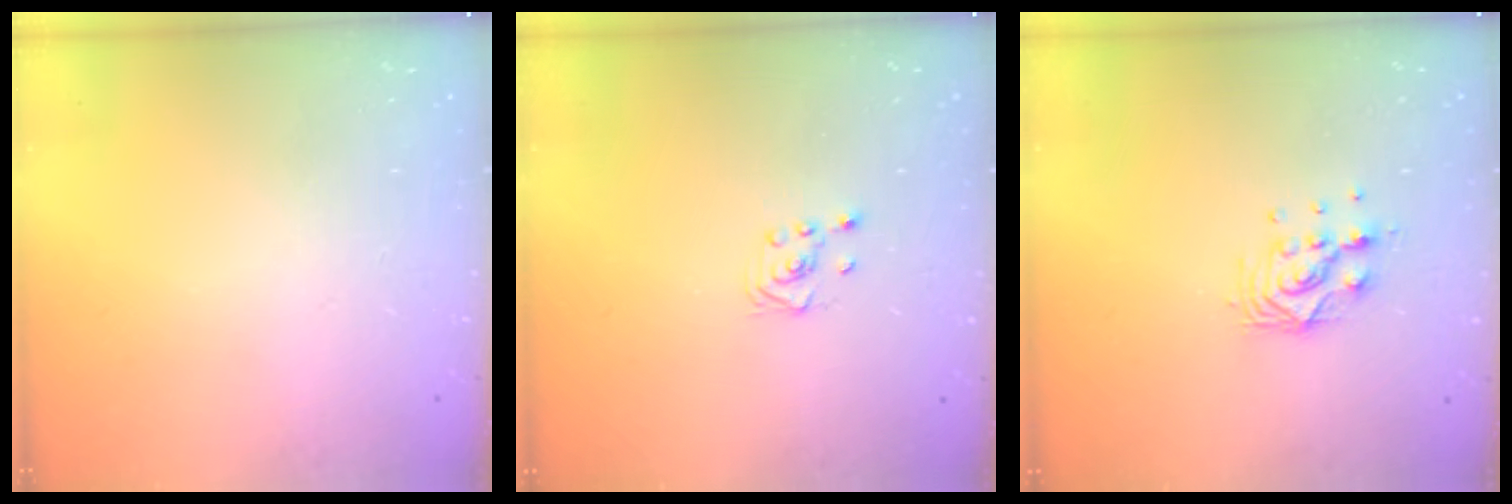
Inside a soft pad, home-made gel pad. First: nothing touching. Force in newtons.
{"total": 2.3, "press": 2.2, "slide": 0.8}
{"total": 9.2, "press": 9.2, "slide": 0.7}